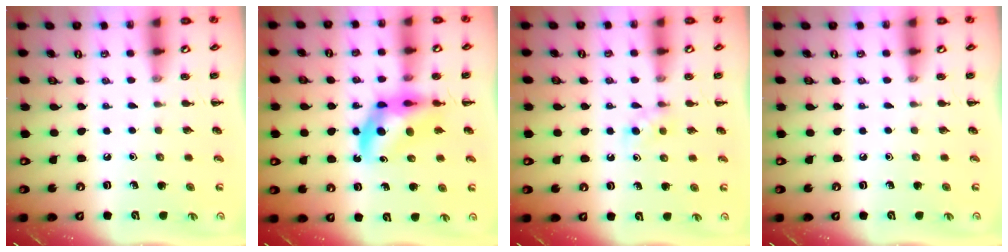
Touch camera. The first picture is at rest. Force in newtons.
{"total": 8.7, "press": 8.3, "slide": 2.7}
{"total": 3.0, "press": 2.7, "slide": 1.2}
{"total": 0.0}